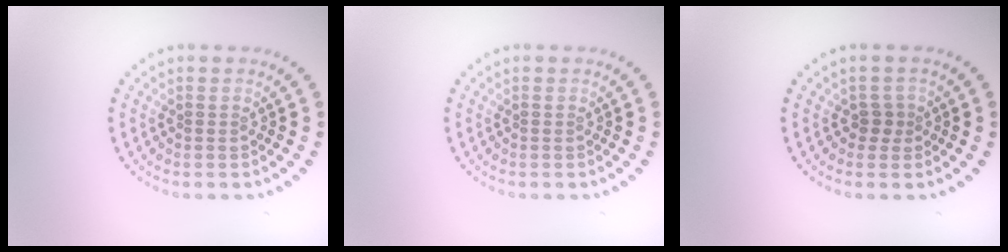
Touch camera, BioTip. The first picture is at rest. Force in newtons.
{"total": 0.0}
{"total": 1.2, "press": 0.9, "slide": 0.8}